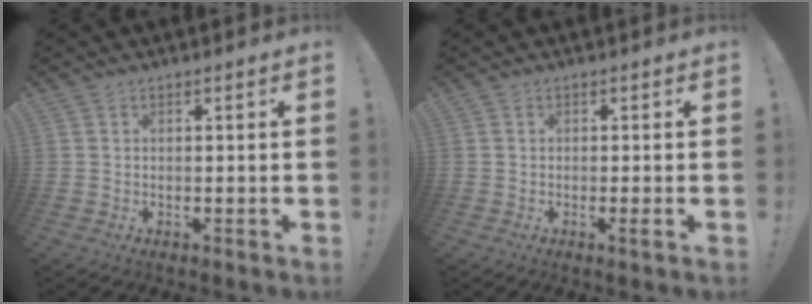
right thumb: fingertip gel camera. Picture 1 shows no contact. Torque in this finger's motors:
{"motor_torque": [-0.09, 0.08, 0.15, -0.13, 0.00]}